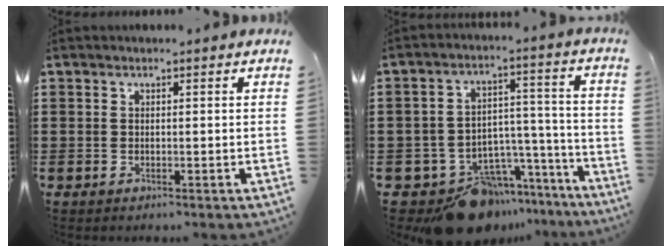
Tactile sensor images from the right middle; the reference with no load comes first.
{"total": 12.3, "force": [-10.7, 5.3, 2.7], "torque": [-0.040, 0.049, -0.190]}